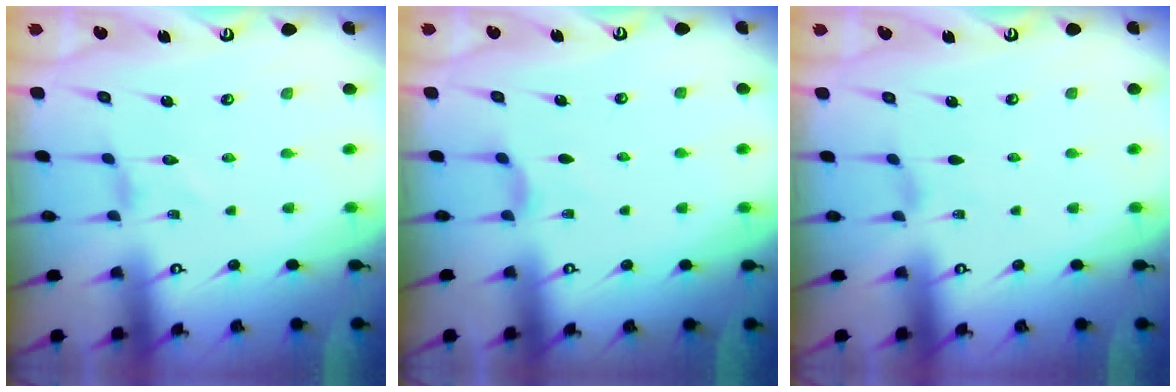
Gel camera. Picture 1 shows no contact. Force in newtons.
{"total": 3.9, "press": 3.8, "slide": 0.6}
{"total": 0.0}